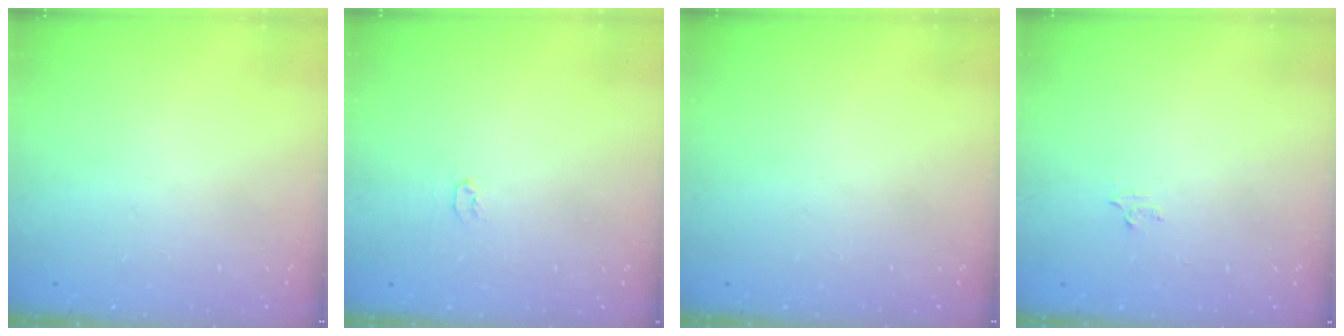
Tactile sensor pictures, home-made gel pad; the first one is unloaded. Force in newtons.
{"total": 2.0, "press": 2.0, "slide": 0.3}
{"total": 0.0}
{"total": 2.9, "press": 2.8, "slide": 0.4}